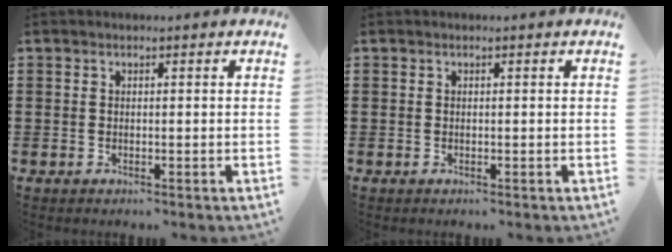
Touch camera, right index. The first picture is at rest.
{"total": 0.0}